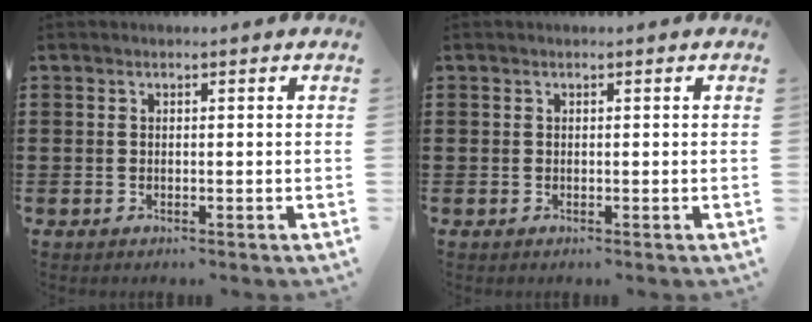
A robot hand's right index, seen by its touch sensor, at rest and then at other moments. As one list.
[{"total": 0.0}]